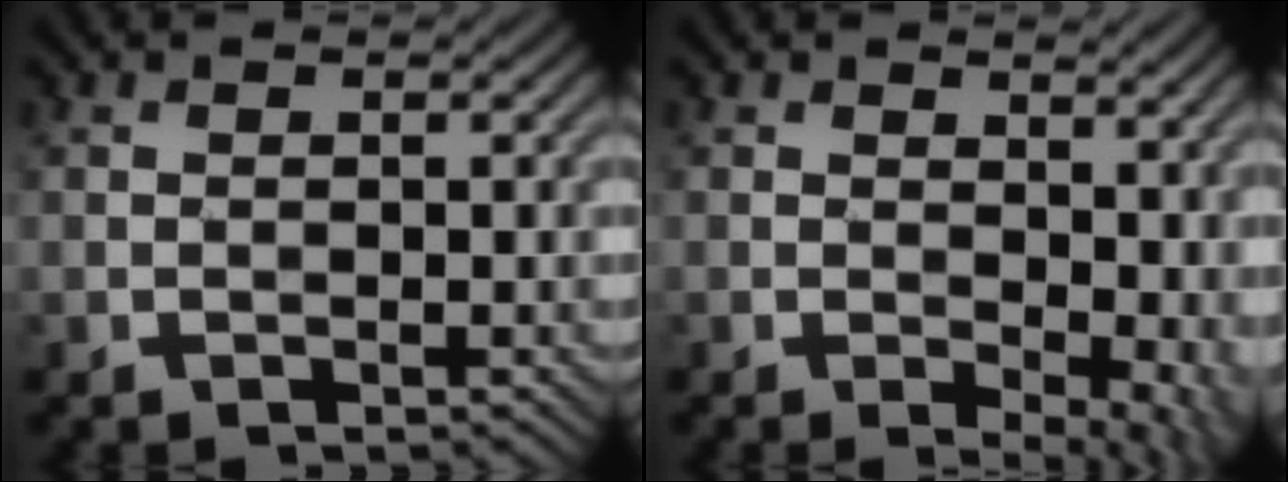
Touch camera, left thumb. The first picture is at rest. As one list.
[{"total": 7.6, "force": [0.6, 4.4, 6.1], "torque": [-0.075, -0.009, 0.024]}]